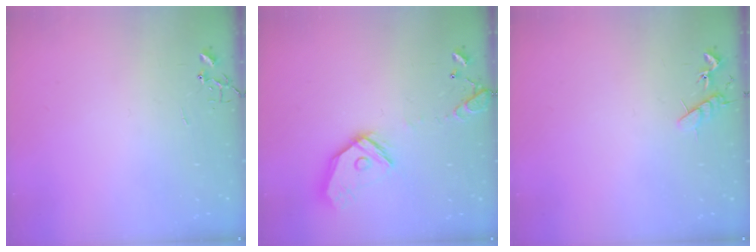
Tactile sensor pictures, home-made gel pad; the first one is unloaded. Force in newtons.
{"total": 16.3, "press": 16.1, "slide": 2.4}
{"total": 7.0, "press": 6.9, "slide": 0.6}